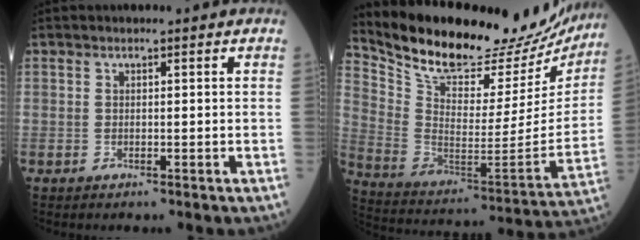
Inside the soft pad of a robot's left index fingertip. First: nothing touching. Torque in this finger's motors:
{"motor_torque": [1.00, -1.14, 0.55, 0.08]}